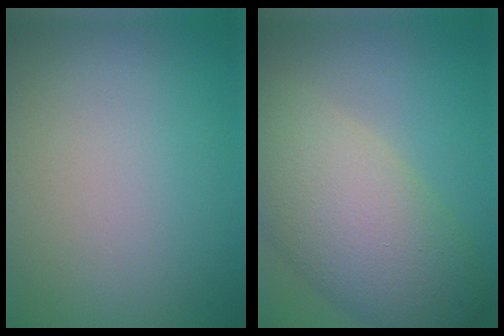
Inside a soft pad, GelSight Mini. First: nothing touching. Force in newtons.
{"total": 9.7, "press": 9.7, "slide": 0.6}